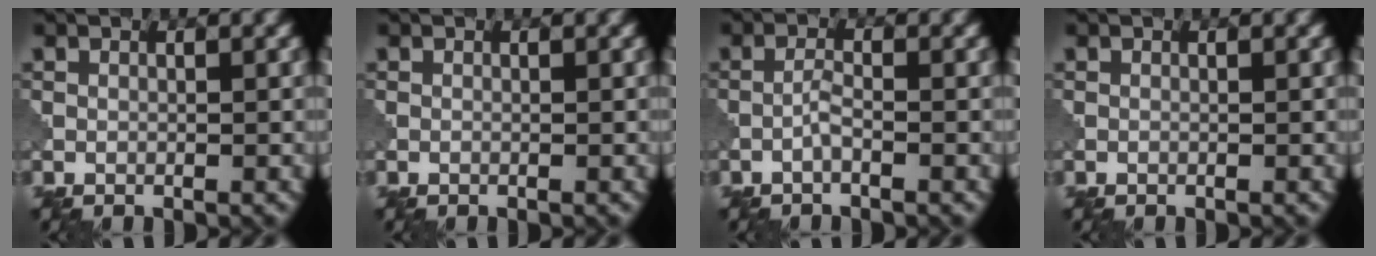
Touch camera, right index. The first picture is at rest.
{"total": 0.0}
{"total": 1.1, "force": [-0.6, 0.1, 0.9], "torque": [-0.018, 0.005, -0.013]}
{"total": 0.0}